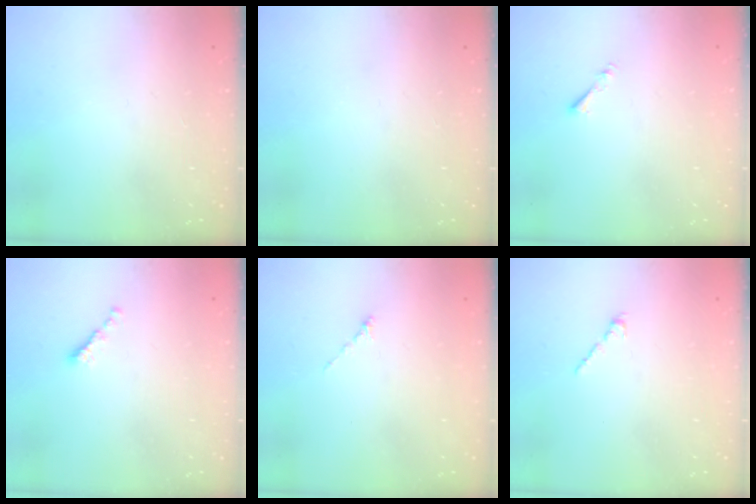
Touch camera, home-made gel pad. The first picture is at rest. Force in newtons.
{"total": 0.0}
{"total": 0.8, "press": 0.7, "slide": 0.3}
{"total": 0.0}
{"total": 0.0}
{"total": 2.1, "press": 2.0, "slide": 0.7}